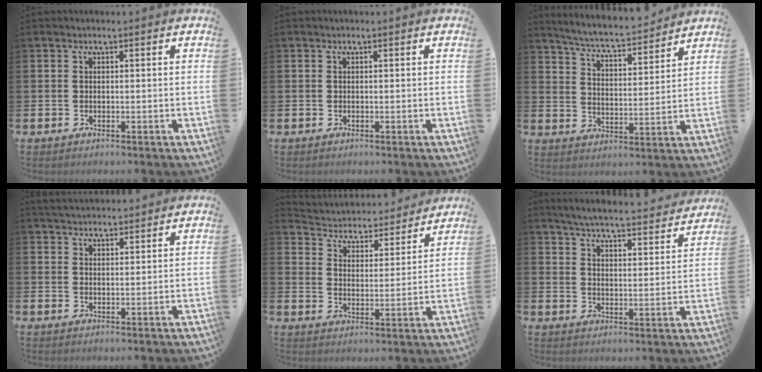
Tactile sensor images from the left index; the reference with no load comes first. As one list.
[{"total": 0.0}, {"total": 6.2, "force": [6.0, 0.5, 1.7], "torque": [-0.060, -0.043, 0.102]}, {"total": 3.7, "force": [3.7, 0.6, 0.3], "torque": [-0.014, -0.015, 0.069]}, {"total": 4.1, "force": [3.9, 1.4, 0.3], "torque": [-0.036, -0.036, 0.059]}, {"total": 5.6, "force": [5.5, 0.3, 1.4], "torque": [-0.044, -0.043, 0.092]}]